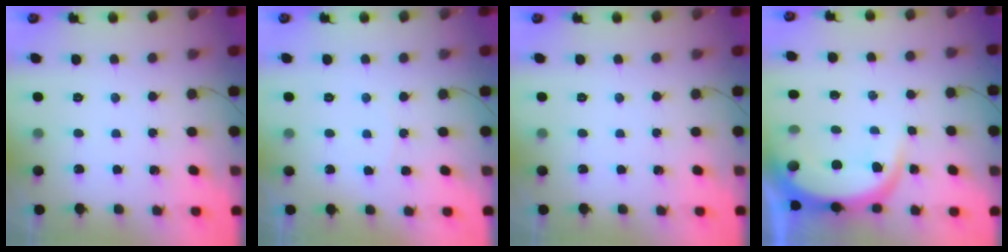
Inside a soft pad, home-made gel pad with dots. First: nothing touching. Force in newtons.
{"total": 2.6, "press": 2.5, "slide": 0.6}
{"total": 0.0}
{"total": 9.2, "press": 9.1, "slide": 1.2}